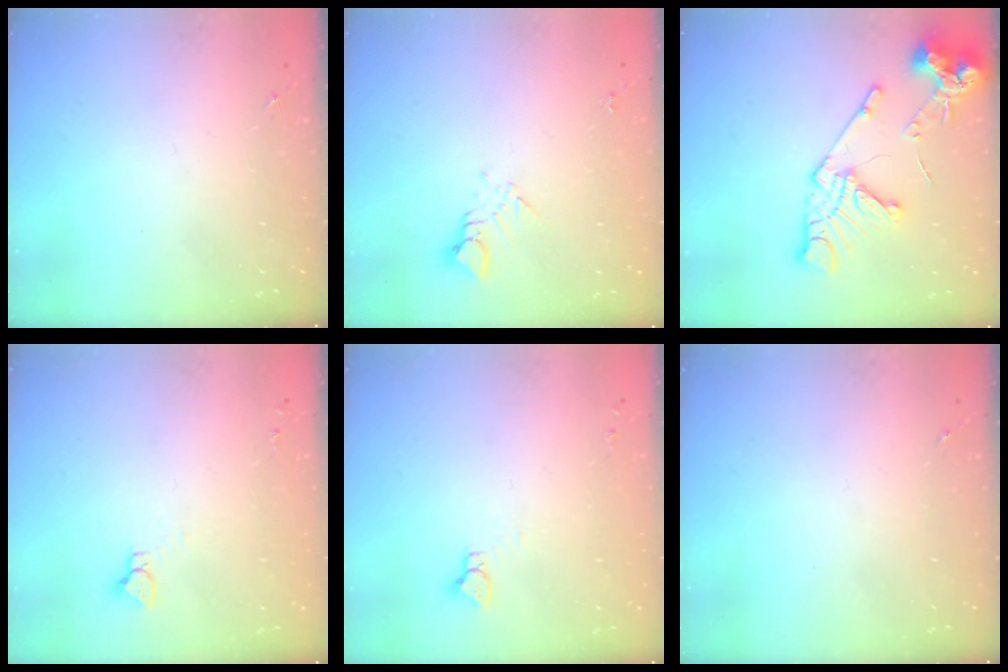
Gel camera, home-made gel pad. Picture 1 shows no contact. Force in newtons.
{"total": 3.2, "press": 3.2, "slide": 0.2}
{"total": 16.4, "press": 16.3, "slide": 1.9}
{"total": 3.2, "press": 3.2, "slide": 0.2}
{"total": 3.2, "press": 3.2, "slide": 0.2}
{"total": 0.0}